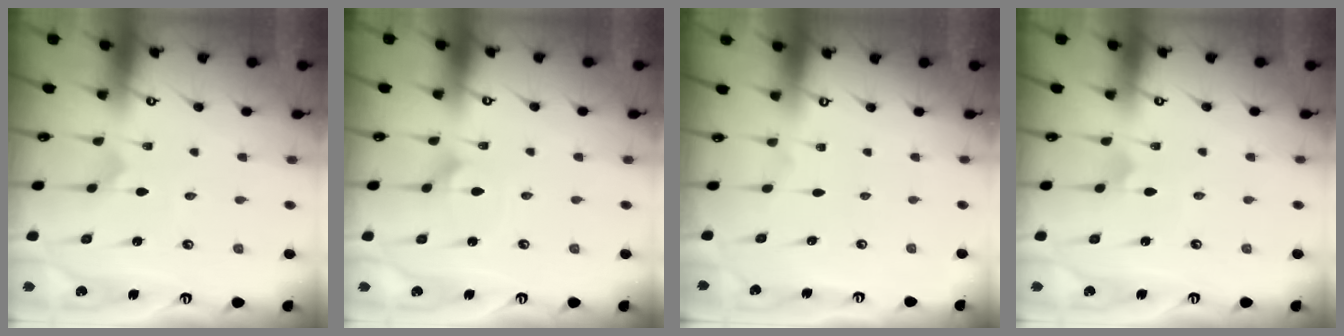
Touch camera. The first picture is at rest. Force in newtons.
{"total": 2.0, "press": 2.0, "slide": 0.1}
{"total": 0.0}
{"total": 2.0, "press": 2.0, "slide": 0.1}